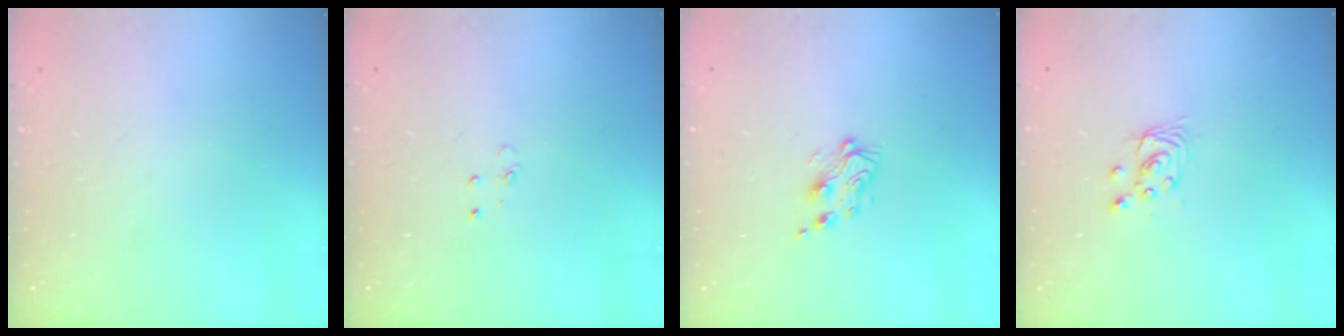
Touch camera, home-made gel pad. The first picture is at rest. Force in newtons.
{"total": 3.2, "press": 3.2, "slide": 0.4}
{"total": 5.9, "press": 5.9, "slide": 0.5}
{"total": 2.7, "press": 2.7, "slide": 0.2}